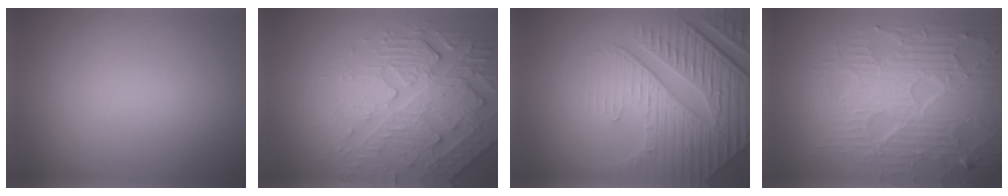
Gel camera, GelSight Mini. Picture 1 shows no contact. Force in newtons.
{"total": 5.5, "press": 4.8, "slide": 2.6}
{"total": 9.0, "press": 6.2, "slide": 6.5}
{"total": 8.4, "press": 6.1, "slide": 5.8}